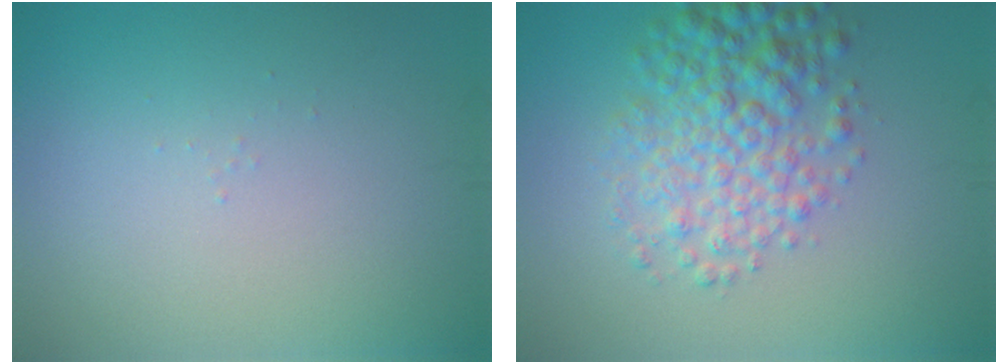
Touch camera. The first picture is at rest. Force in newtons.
{"total": 5.7, "press": 5.7, "slide": 0.1}